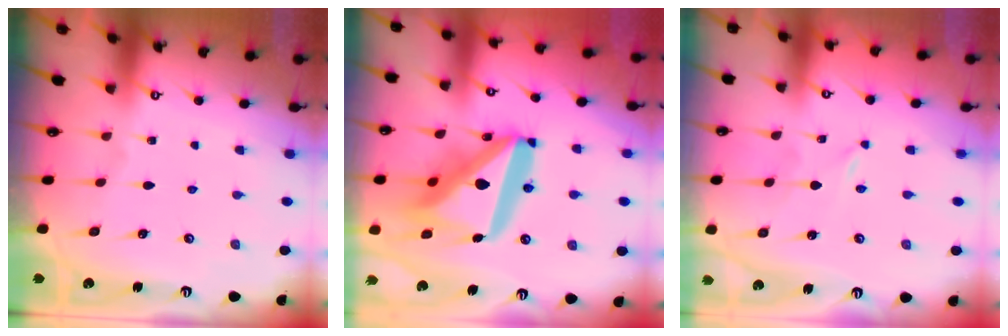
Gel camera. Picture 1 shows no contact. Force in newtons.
{"total": 23.2, "press": 23.1, "slide": 2.7}
{"total": 0.0}